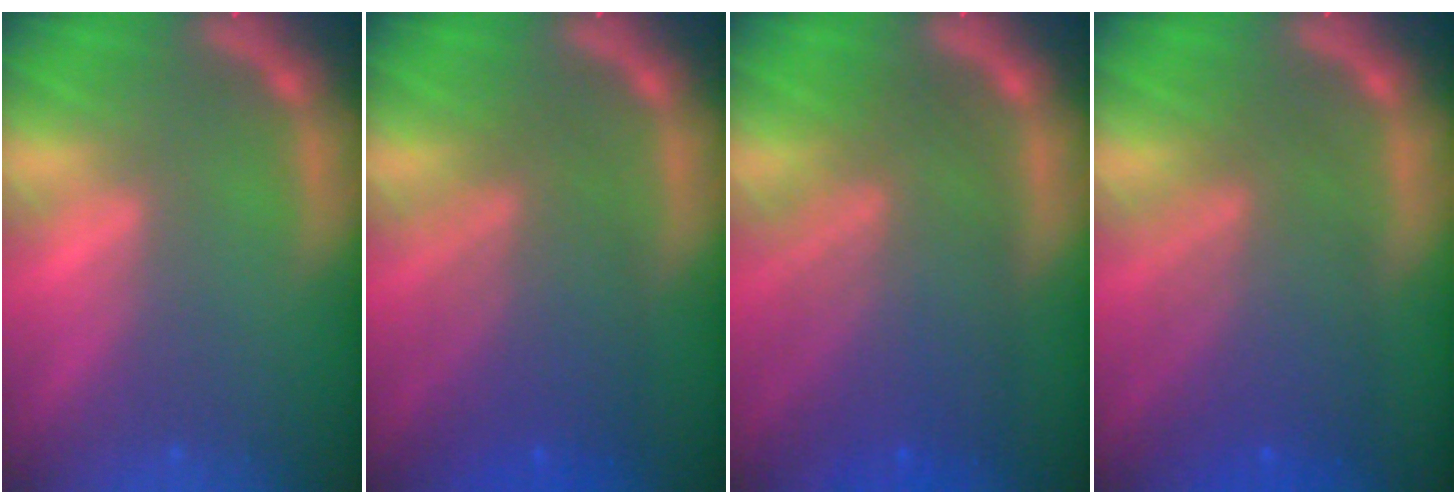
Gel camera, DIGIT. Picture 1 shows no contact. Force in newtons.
{"total": 7.0}
{"total": 9.1}
{"total": 7.5}